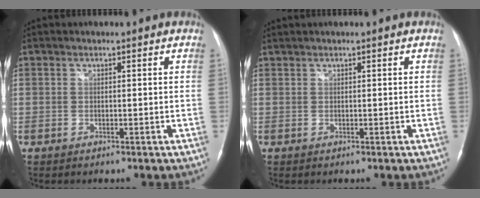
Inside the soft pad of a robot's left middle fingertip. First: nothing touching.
{"total": 0.6, "force": [0.6, -0.1, 0.2], "torque": [-0.009, 0.012, 0.017]}